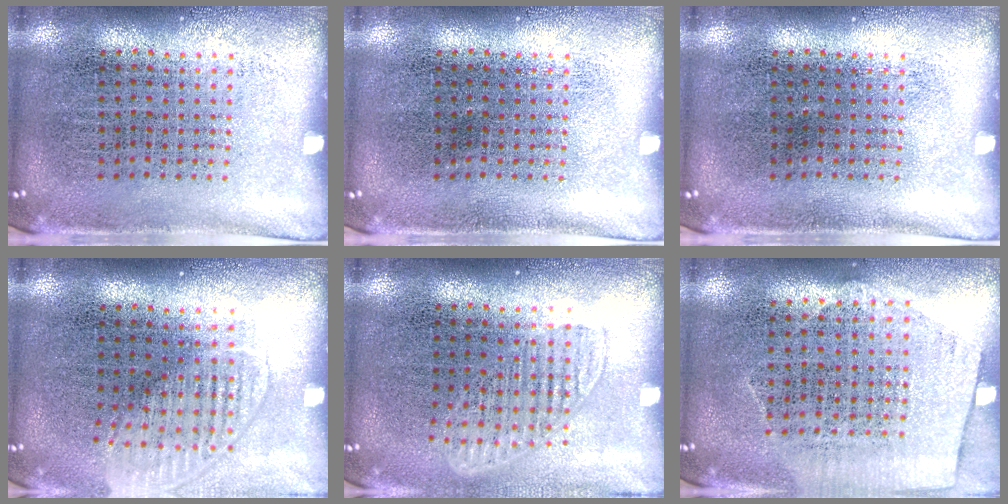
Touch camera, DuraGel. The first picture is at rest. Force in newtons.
{"total": 0.0}
{"total": 0.0}
{"total": 1.3, "press": 1.1, "slide": 0.7}
{"total": 1.3, "press": 1.1, "slide": 0.7}
{"total": 1.2, "press": 1.0, "slide": 0.7}